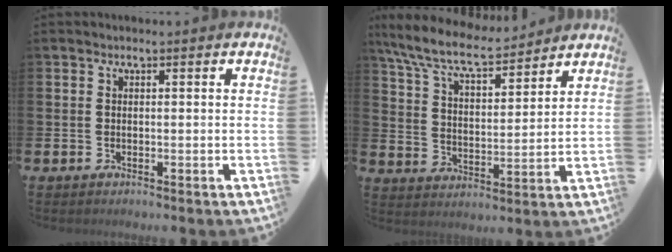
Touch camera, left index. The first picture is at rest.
{"total": 8.9, "force": [8.0, 1.6, 3.4], "torque": [-0.104, -0.041, 0.145]}